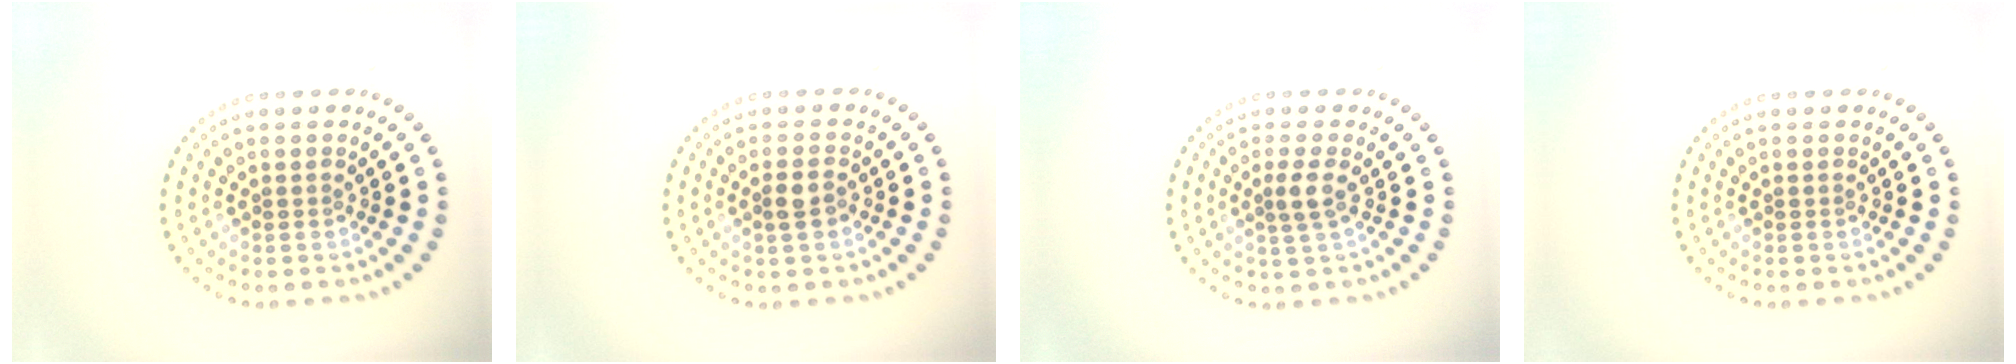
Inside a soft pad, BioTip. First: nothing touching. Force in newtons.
{"total": 1.8, "press": 1.8, "slide": 0.4}
{"total": 1.8, "press": 1.6, "slide": 0.9}
{"total": 0.0}